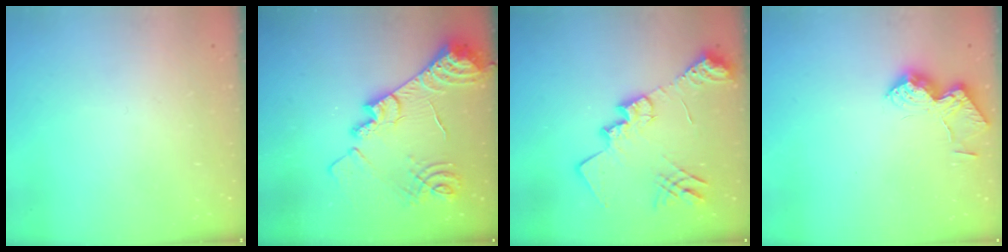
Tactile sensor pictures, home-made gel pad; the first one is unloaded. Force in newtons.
{"total": 18.9, "press": 18.9, "slide": 1.6}
{"total": 17.9, "press": 17.8, "slide": 1.9}
{"total": 12.5, "press": 12.5, "slide": 0.7}